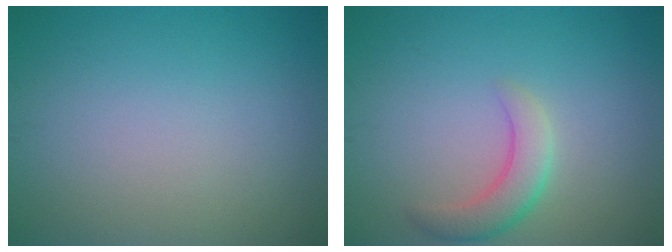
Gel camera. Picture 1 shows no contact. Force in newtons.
{"total": 3.1, "press": 3.1, "slide": 0.2}